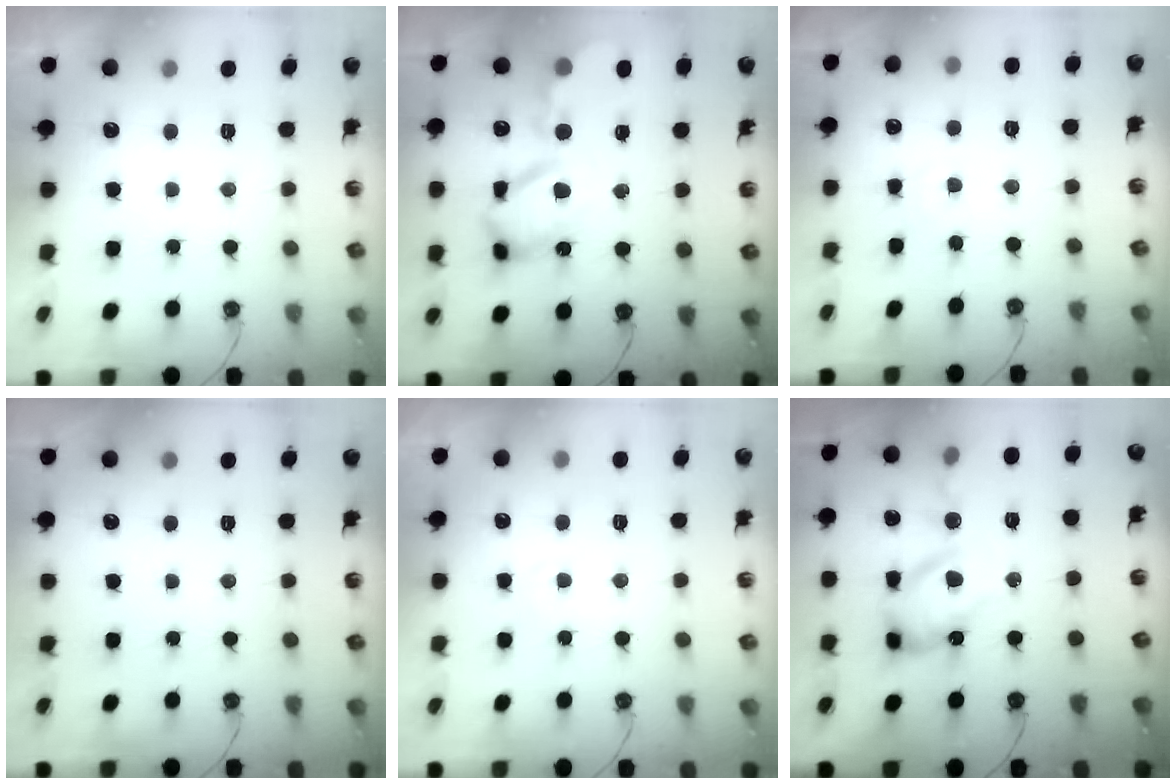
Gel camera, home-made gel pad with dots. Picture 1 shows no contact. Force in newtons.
{"total": 14.4, "press": 14.4, "slide": 0.4}
{"total": 2.4, "press": 2.4, "slide": 0.4}
{"total": 0.0}
{"total": 2.9, "press": 2.9, "slide": 0.4}
{"total": 15.5, "press": 15.2, "slide": 3.1}